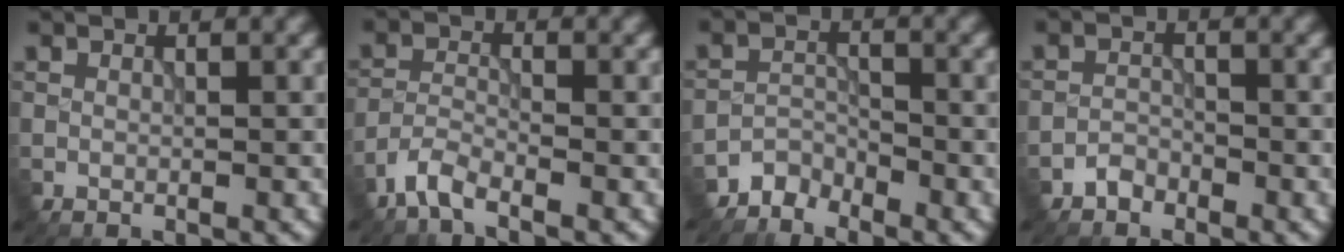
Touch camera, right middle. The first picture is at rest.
{"total": 2.9, "force": [-2.4, 0.6, 1.5], "torque": [-0.034, -0.003, -0.058]}
{"total": 2.3, "force": [-2.2, 0.6, -0.2], "torque": [0.011, 0.008, -0.047]}
{"total": 1.5, "force": [-1.4, 0.6, 0.1], "torque": [0.003, 0.004, -0.029]}